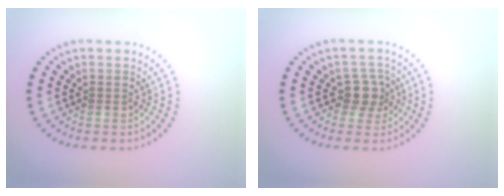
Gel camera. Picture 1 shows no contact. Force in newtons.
{"total": 2.4, "press": 2.0, "slide": 1.4}